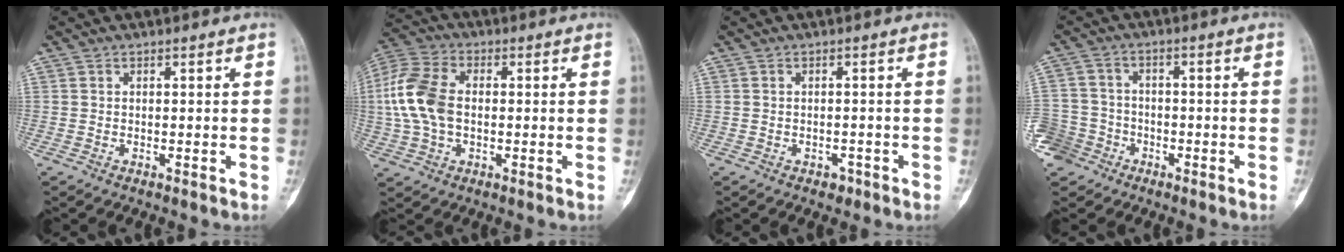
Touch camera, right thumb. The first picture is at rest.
{"total": 12.3, "force": [0.2, 7.9, 9.5], "torque": [-0.206, 0.020, -0.001]}
{"total": 1.6, "force": [-1.0, 1.1, 0.7], "torque": [-0.006, 0.008, -0.011]}
{"total": 8.5, "force": [-4.9, 6.8, 1.1], "torque": [-0.021, 0.033, -0.093]}